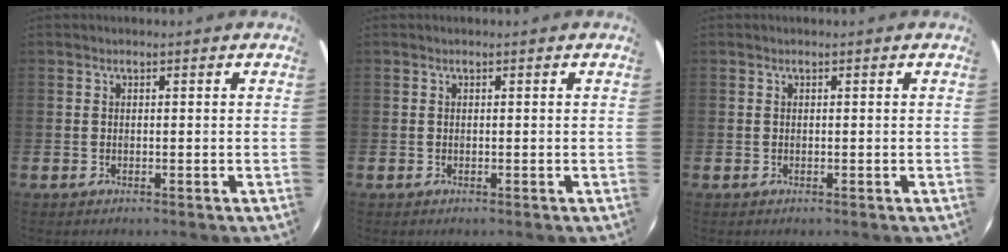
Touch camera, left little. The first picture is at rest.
{"total": 0.0}
{"total": 0.0}